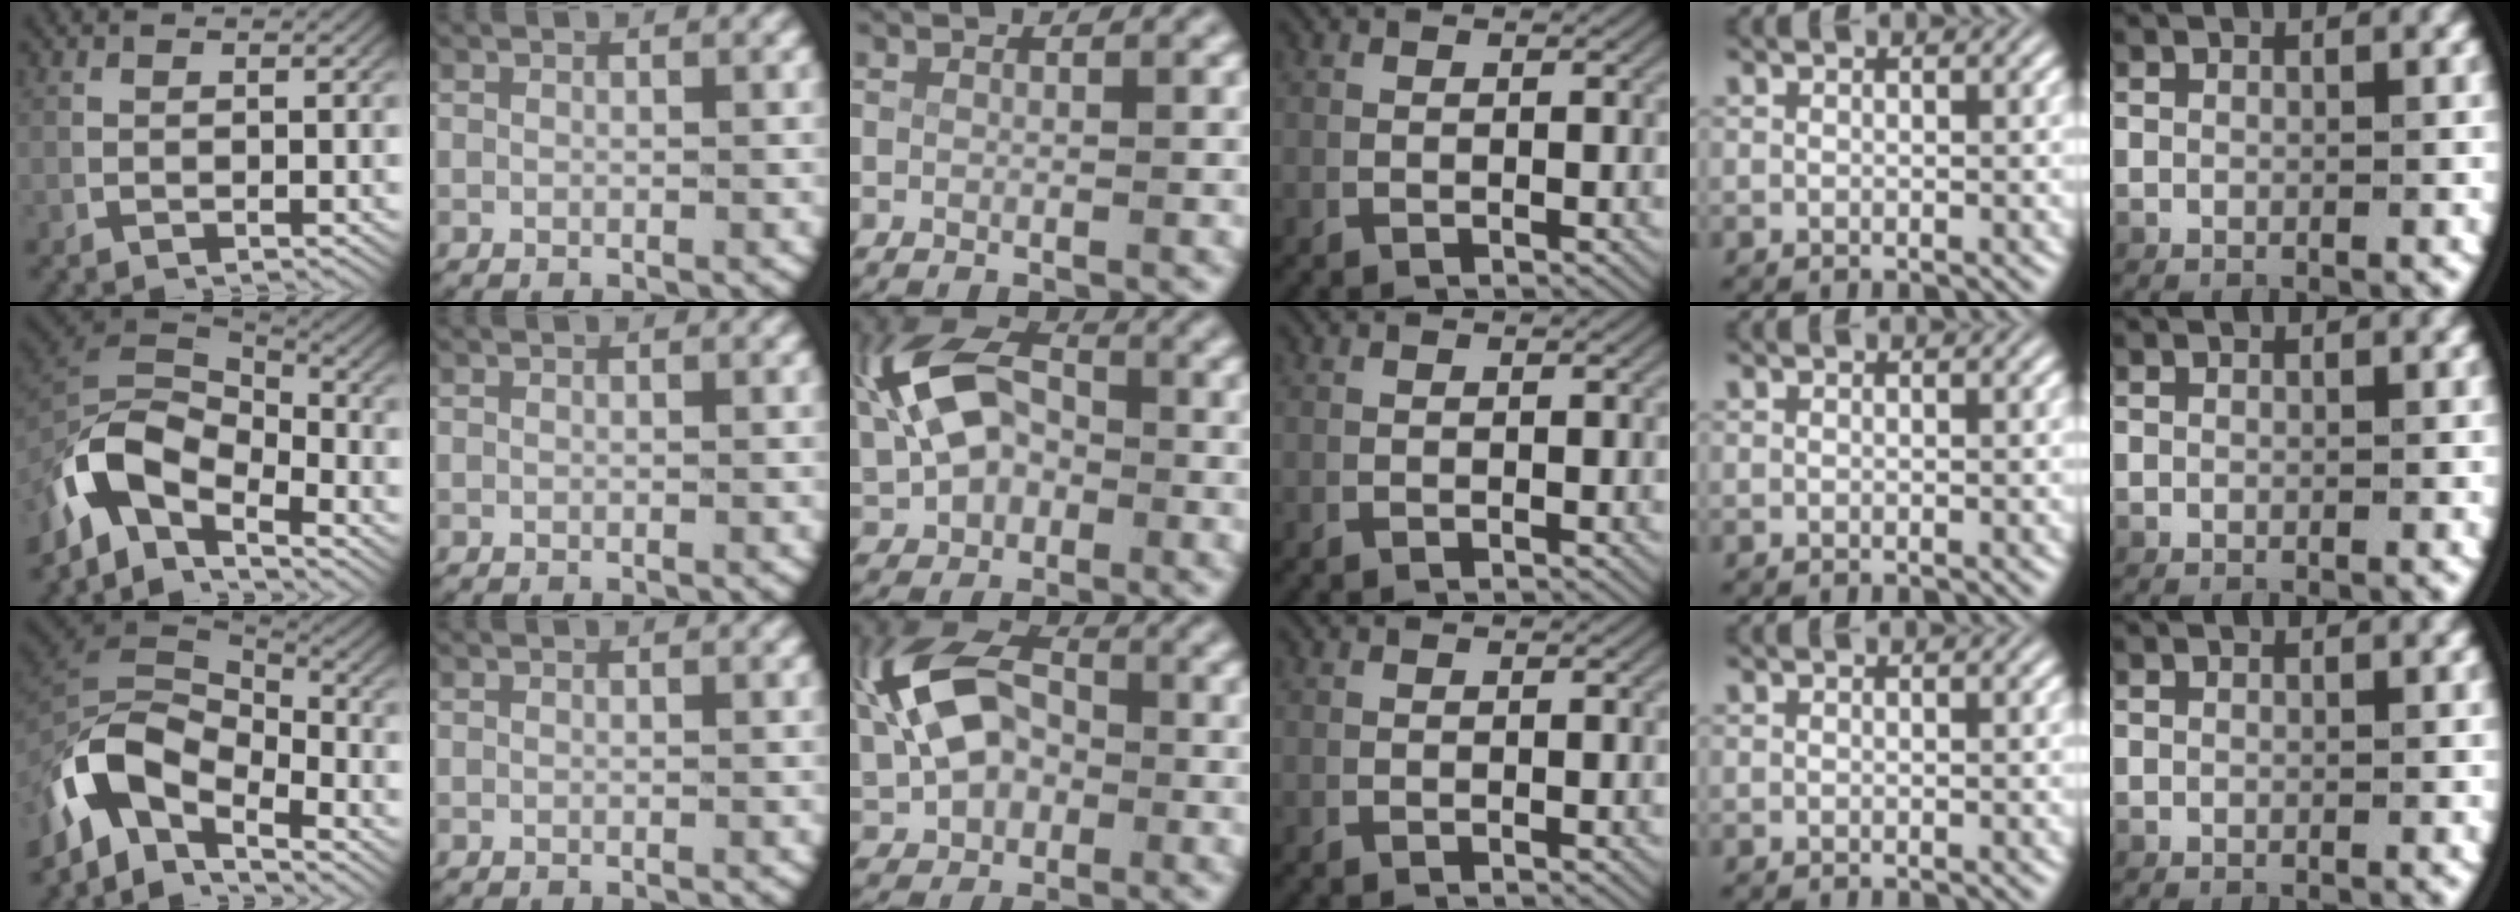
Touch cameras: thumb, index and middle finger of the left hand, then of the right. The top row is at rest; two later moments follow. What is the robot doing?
{"motion": "lift_and_place", "object": "fork"}